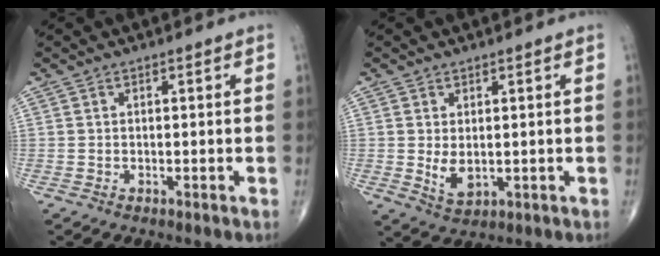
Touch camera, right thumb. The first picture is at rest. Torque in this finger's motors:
{"motor_torque": [-0.23, 0.24, 0.21, 0.36, 0.13]}